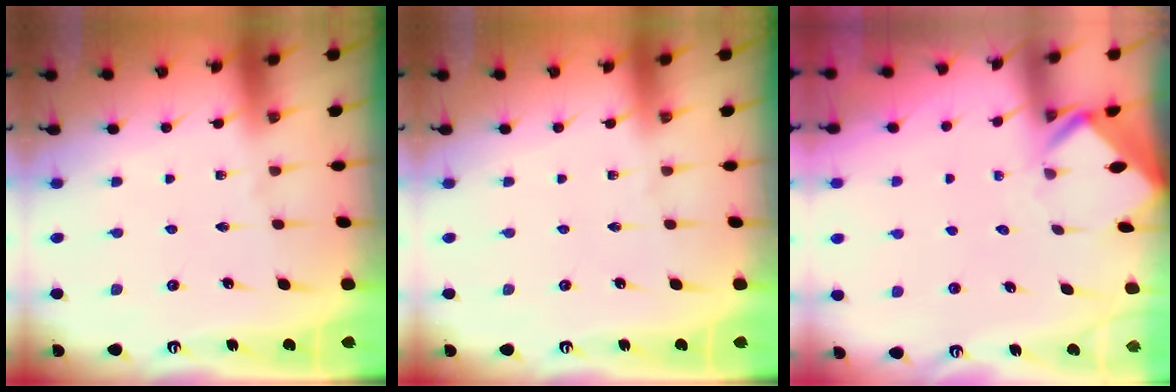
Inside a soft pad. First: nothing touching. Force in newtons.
{"total": 0.0}
{"total": 2.7, "press": 2.7, "slide": 0.2}